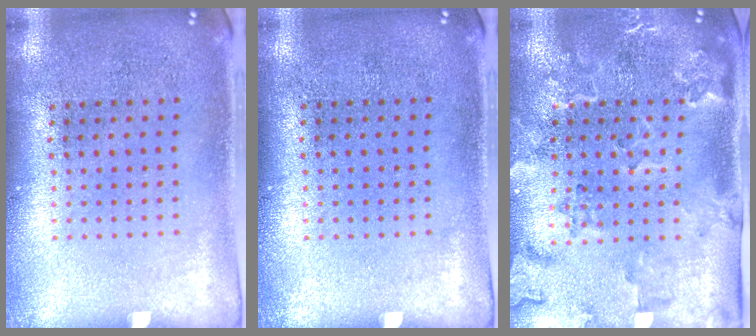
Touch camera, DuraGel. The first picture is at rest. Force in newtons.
{"total": 0.0}
{"total": 2.4, "press": 2.2, "slide": 0.8}